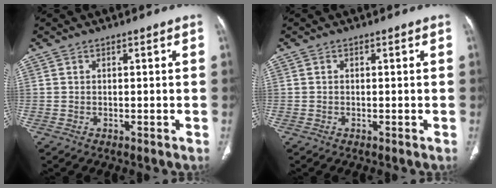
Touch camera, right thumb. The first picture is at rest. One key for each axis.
{"total": 0.0}